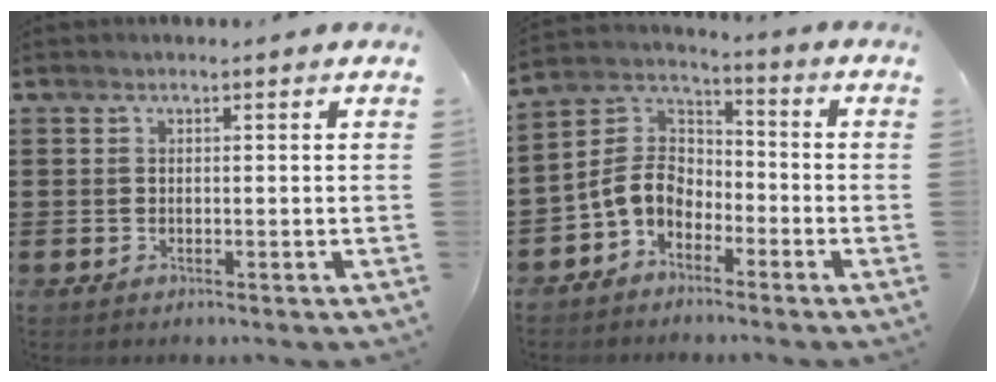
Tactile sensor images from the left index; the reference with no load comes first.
{"total": 6.5, "force": [-3.2, 4.7, 3.0], "torque": [-0.092, 0.005, -0.073]}